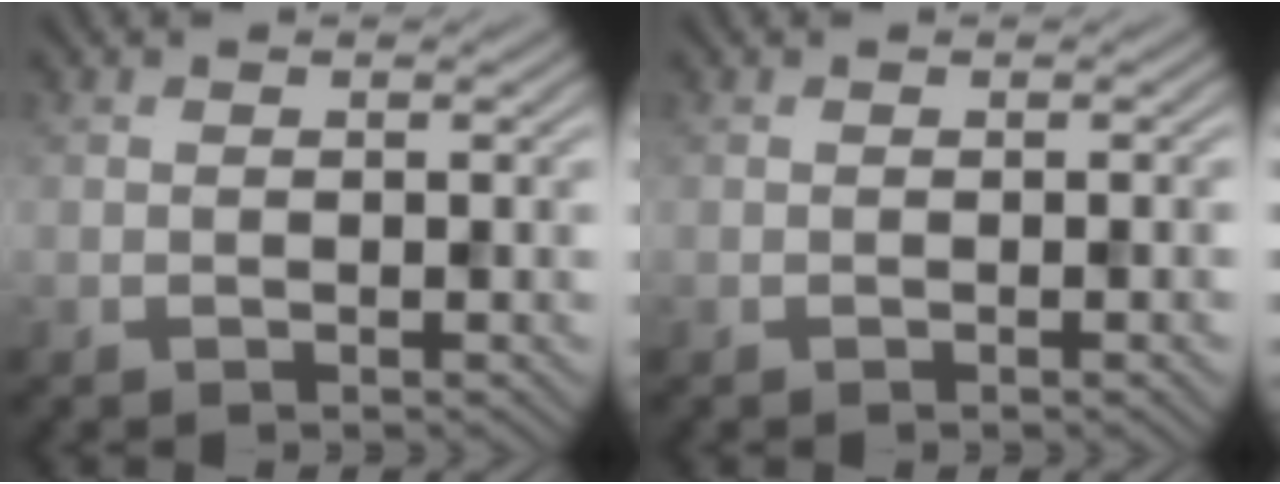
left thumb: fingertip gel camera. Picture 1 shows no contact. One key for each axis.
{"total": 1.1, "fx": -0.3, "fy": 0.1, "fz": 1.1, "tx": -0.014, "ty": 0.000, "tz": -0.004}